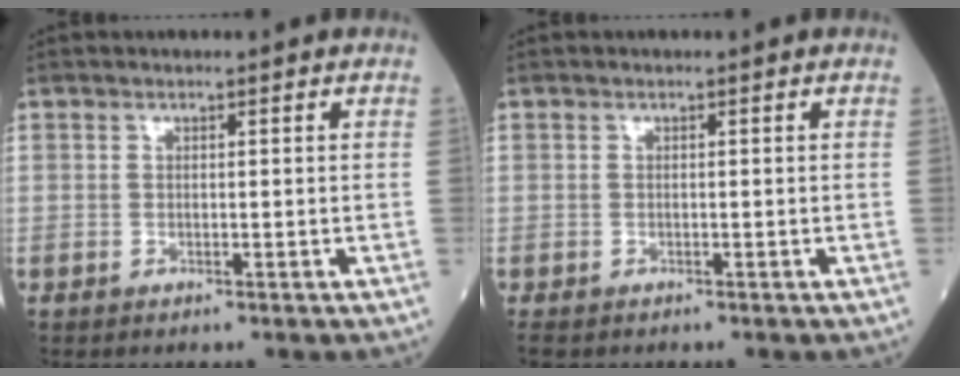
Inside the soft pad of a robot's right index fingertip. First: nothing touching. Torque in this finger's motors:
{"motor_torque": [-0.11, -0.04, -0.51, -0.21]}